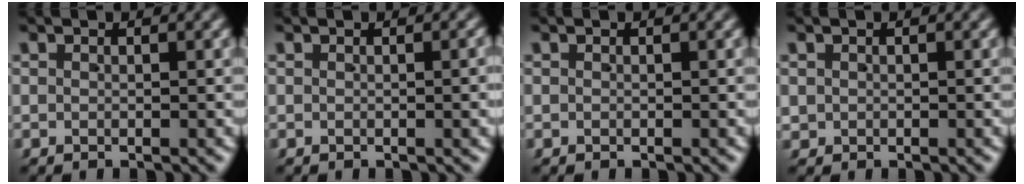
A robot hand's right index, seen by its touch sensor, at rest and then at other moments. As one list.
[{"total": 0.6, "force": [0.0, -0.3, 0.6], "torque": [-0.007, 0.005, -0.001]}, {"total": 0.0}, {"total": 0.8, "force": [0.1, 0.7, 0.2], "torque": [-0.004, 0.000, 0.007]}]